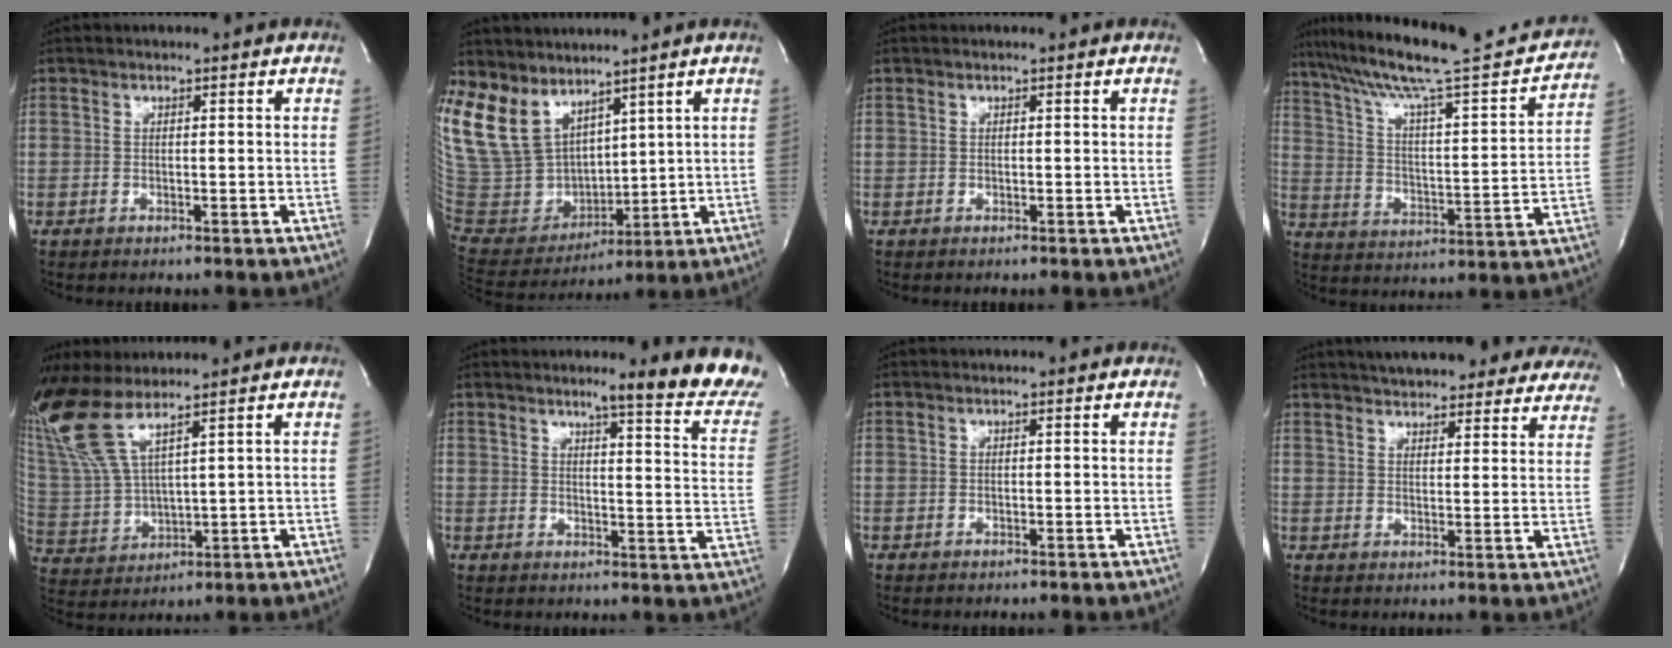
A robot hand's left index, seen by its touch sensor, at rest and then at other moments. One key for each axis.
{"total": 19.9, "fx": 13.9, "fy": 11.5, "fz": 8.3, "tx": -0.231, "ty": 0.026, "tz": 0.292}
{"total": 0.0}
{"total": 25.0, "fx": 21.5, "fy": 2.4, "fz": 12.6, "tx": -0.204, "ty": -0.006, "tz": 0.302}
{"total": 12.3, "fx": 8.9, "fy": 2.2, "fz": 8.2, "tx": -0.199, "ty": -0.004, "tz": 0.187}
{"total": 14.6, "fx": 12.9, "fy": 0.3, "fz": 6.8, "tx": -0.070, "ty": -0.075, "tz": 0.136}
{"total": 0.0}
{"total": 25.1, "fx": 22.6, "fy": 6.7, "fz": 8.6, "tx": -0.138, "ty": -0.018, "tz": 0.272}